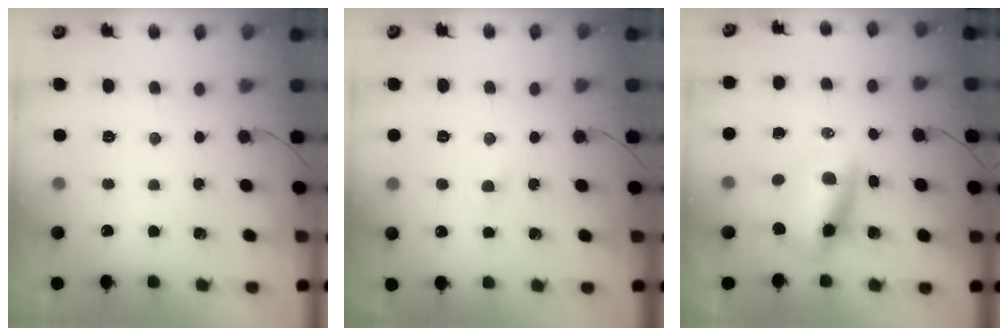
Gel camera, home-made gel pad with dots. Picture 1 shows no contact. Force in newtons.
{"total": 1.9, "press": 1.7, "slide": 0.7}
{"total": 7.8, "press": 7.5, "slide": 2.0}